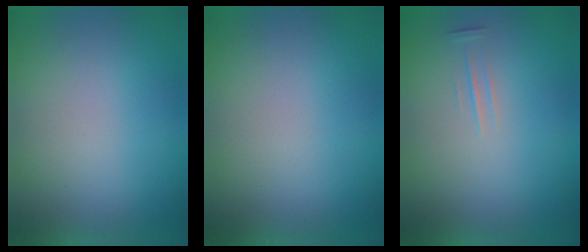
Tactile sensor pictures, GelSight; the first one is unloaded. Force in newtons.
{"total": 0.0}
{"total": 1.2}